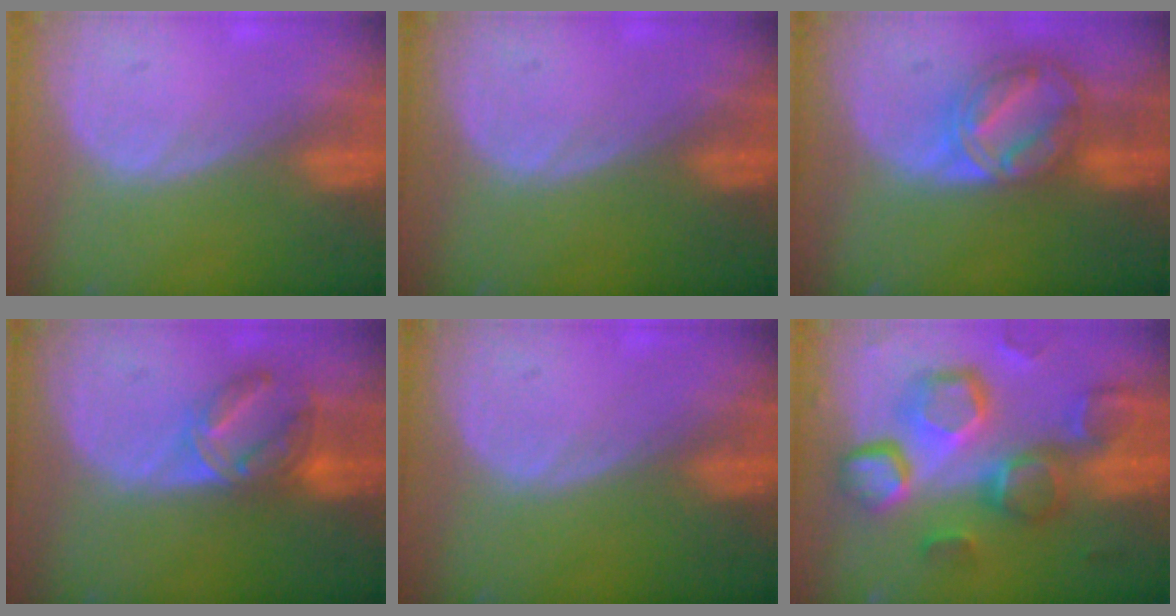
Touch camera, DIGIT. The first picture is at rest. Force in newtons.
{"total": 0.0}
{"total": 8.5, "press": 7.2, "slide": 4.5}
{"total": 7.3, "press": 6.2, "slide": 3.7}
{"total": 0.0}
{"total": 13.0, "press": 11.4, "slide": 6.4}